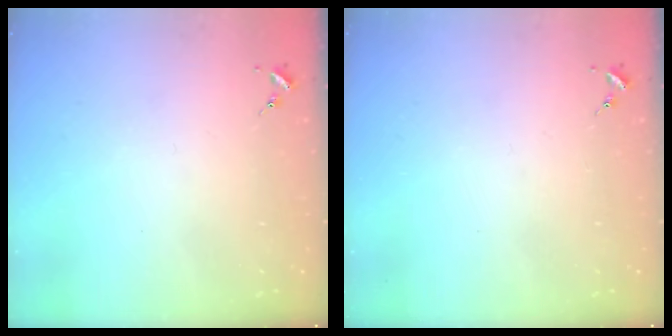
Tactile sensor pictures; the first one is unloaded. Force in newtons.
{"total": 0.0}